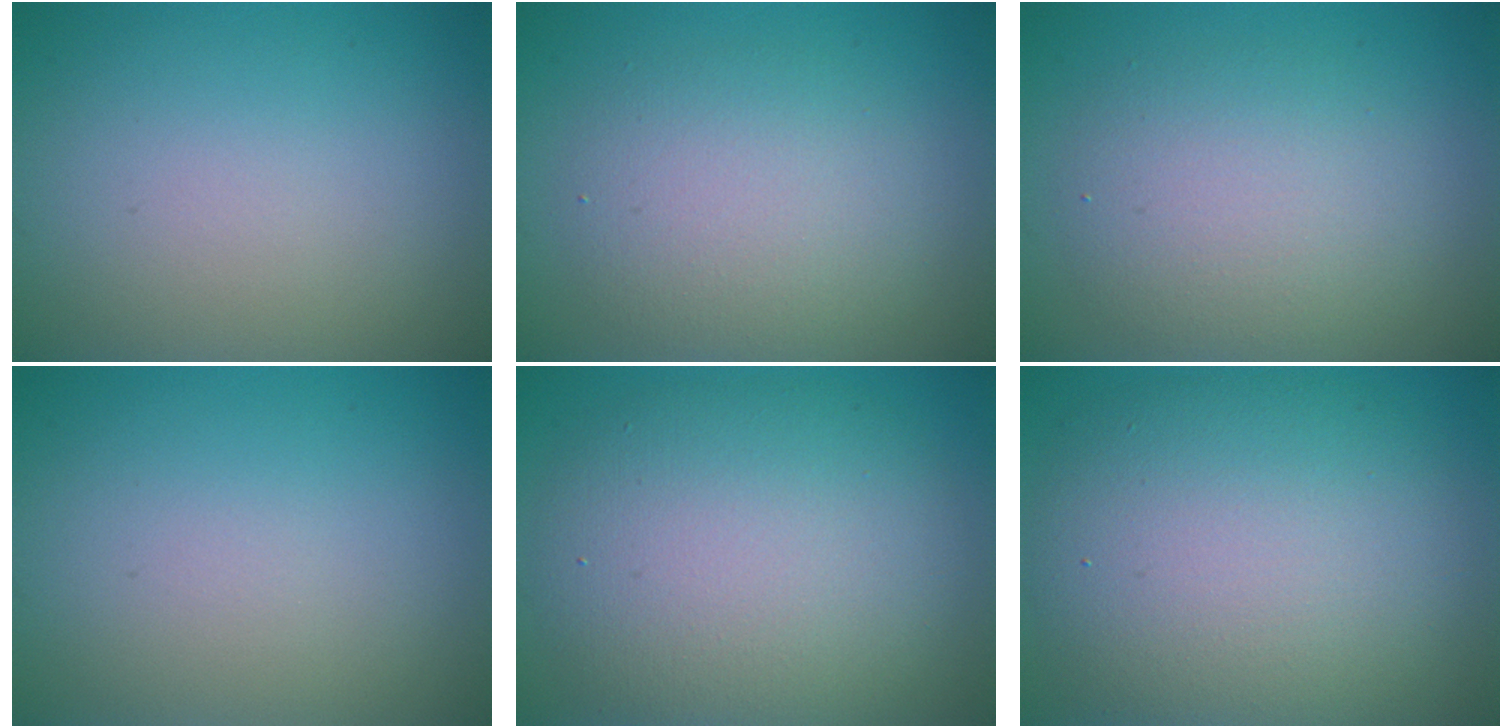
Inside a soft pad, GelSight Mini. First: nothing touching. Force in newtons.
{"total": 4.3, "press": 4.3, "slide": 0.1}
{"total": 4.5, "press": 4.5, "slide": 0.4}
{"total": 0.0}
{"total": 9.5, "press": 9.5, "slide": 0.5}
{"total": 10.5, "press": 10.5, "slide": 0.2}